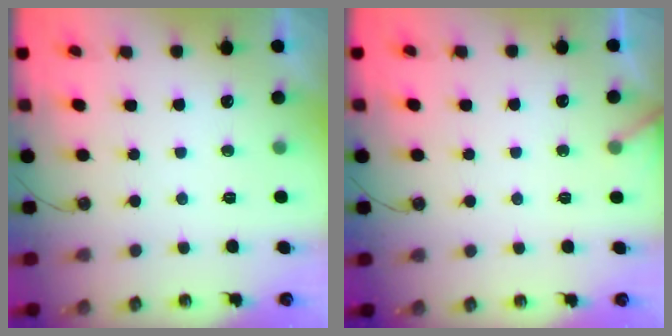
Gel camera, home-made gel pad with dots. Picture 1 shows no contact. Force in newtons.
{"total": 2.7, "press": 2.7, "slide": 0.2}